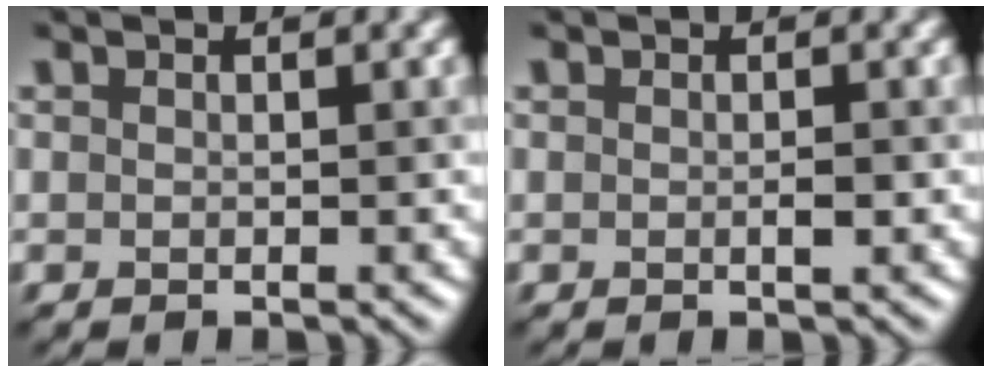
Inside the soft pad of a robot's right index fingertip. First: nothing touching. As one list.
[{"total": 0.8, "force": [0.0, 0.2, 0.7], "torque": [-0.015, 0.000, 0.001]}]